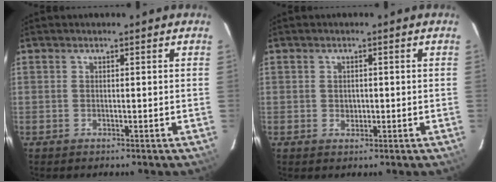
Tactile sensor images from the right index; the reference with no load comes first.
{"total": 1.5, "force": [-0.1, 1.4, 0.7], "torque": [-0.009, 0.001, -0.001]}